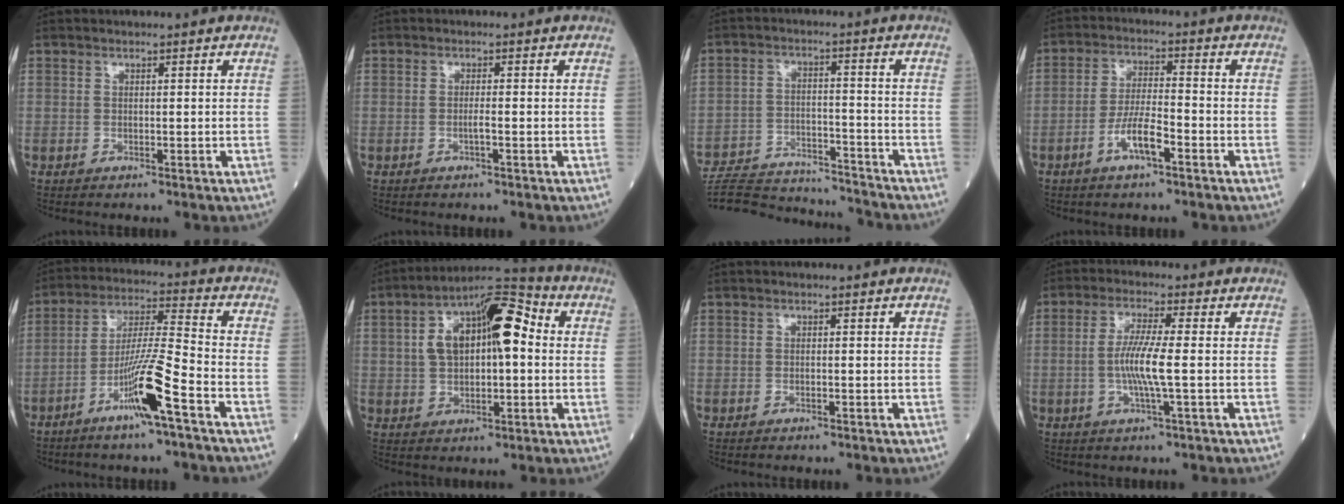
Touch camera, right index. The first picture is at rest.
{"total": 1.0, "force": [-0.4, -0.1, 0.9], "torque": [-0.019, 0.002, -0.005]}
{"total": 17.0, "force": [-16.3, 2.5, 3.9], "torque": [-0.083, 0.004, -0.244]}
{"total": 6.4, "force": [-3.2, 1.2, 5.4], "torque": [-0.110, 0.003, -0.058]}
{"total": 10.6, "force": [-5.4, -0.5, 9.1], "torque": [-0.174, -0.003, -0.100]}
{"total": 13.4, "force": [2.1, 5.2, 12.1], "torque": [-0.210, 0.043, 0.032]}
{"total": 0.0}
{"total": 6.5, "force": [-0.7, -0.1, 6.4], "torque": [-0.130, -0.002, -0.016]}